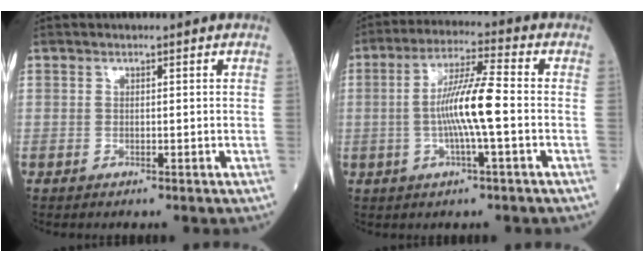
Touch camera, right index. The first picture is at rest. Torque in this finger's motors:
{"motor_torque": [0.43, 0.04, 0.29, 0.09]}